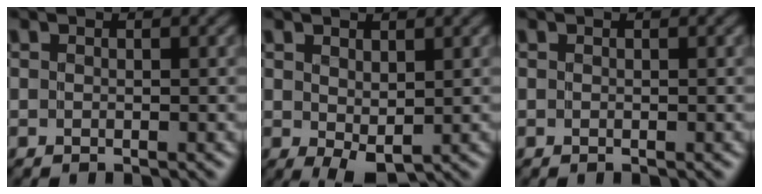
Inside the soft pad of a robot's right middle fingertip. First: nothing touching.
{"total": 2.1, "force": [0.3, 1.3, 1.6], "torque": [-0.032, -0.002, 0.010]}
{"total": 0.0}